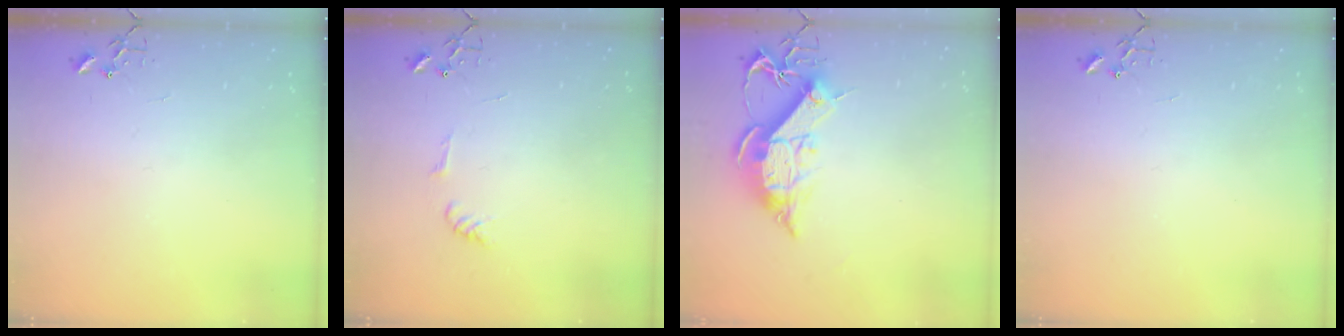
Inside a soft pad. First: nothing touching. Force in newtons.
{"total": 5.9, "press": 5.9, "slide": 0.6}
{"total": 13.0, "press": 12.9, "slide": 1.5}
{"total": 0.0}